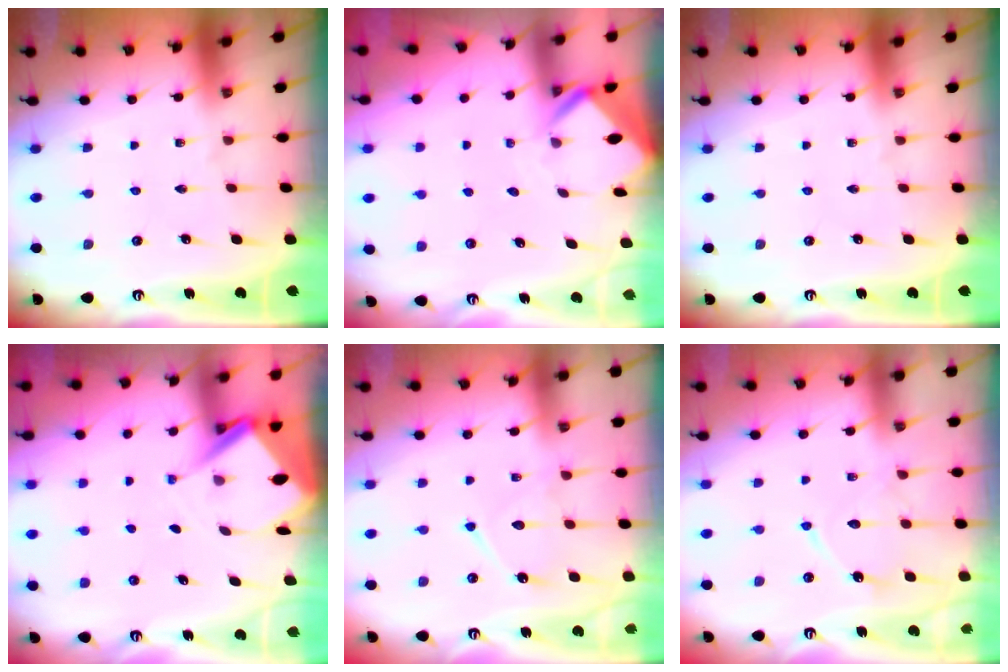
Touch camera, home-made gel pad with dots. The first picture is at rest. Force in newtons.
{"total": 2.9, "press": 2.9, "slide": 0.2}
{"total": 0.0}
{"total": 6.1, "press": 6.1, "slide": 0.6}
{"total": 10.8, "press": 10.7, "slide": 1.0}
{"total": 11.5, "press": 11.4, "slide": 0.9}